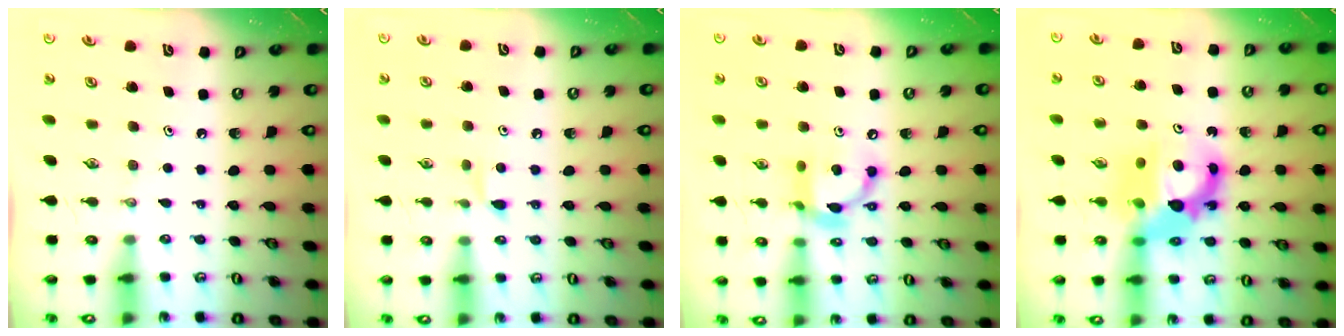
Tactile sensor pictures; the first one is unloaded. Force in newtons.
{"total": 3.9, "press": 3.9, "slide": 0.6}
{"total": 13.3, "press": 13.2, "slide": 1.2}
{"total": 12.4, "press": 12.3, "slide": 1.1}